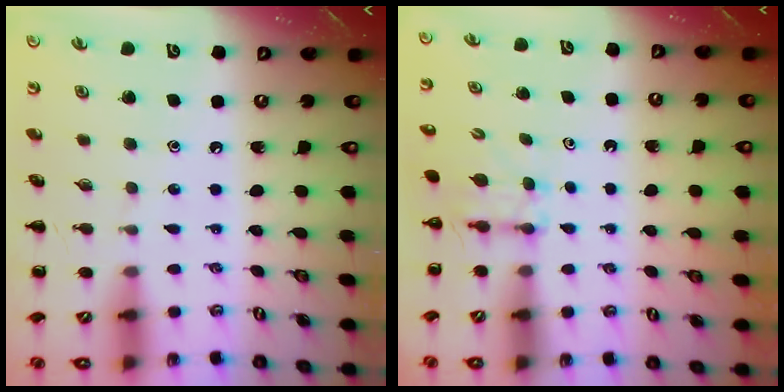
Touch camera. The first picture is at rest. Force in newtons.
{"total": 2.7, "press": 2.5, "slide": 1.1}